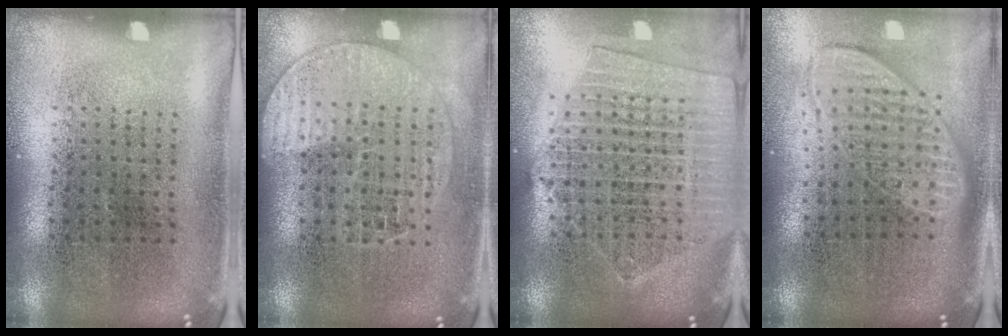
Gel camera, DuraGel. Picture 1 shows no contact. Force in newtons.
{"total": 1.4, "press": 1.3, "slide": 0.5}
{"total": 2.0, "press": 1.8, "slide": 0.9}
{"total": 1.9, "press": 1.5, "slide": 1.2}